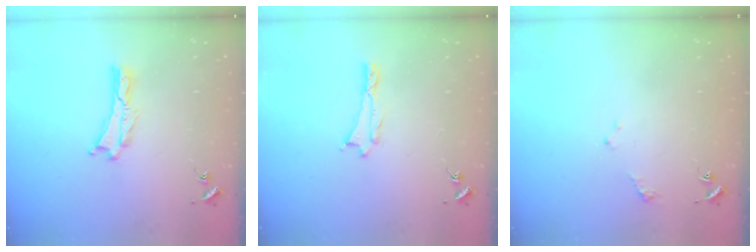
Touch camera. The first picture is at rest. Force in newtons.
{"total": 0.6, "press": 0.5, "slide": 0.2}
{"total": 2.3, "press": 2.2, "slide": 0.3}